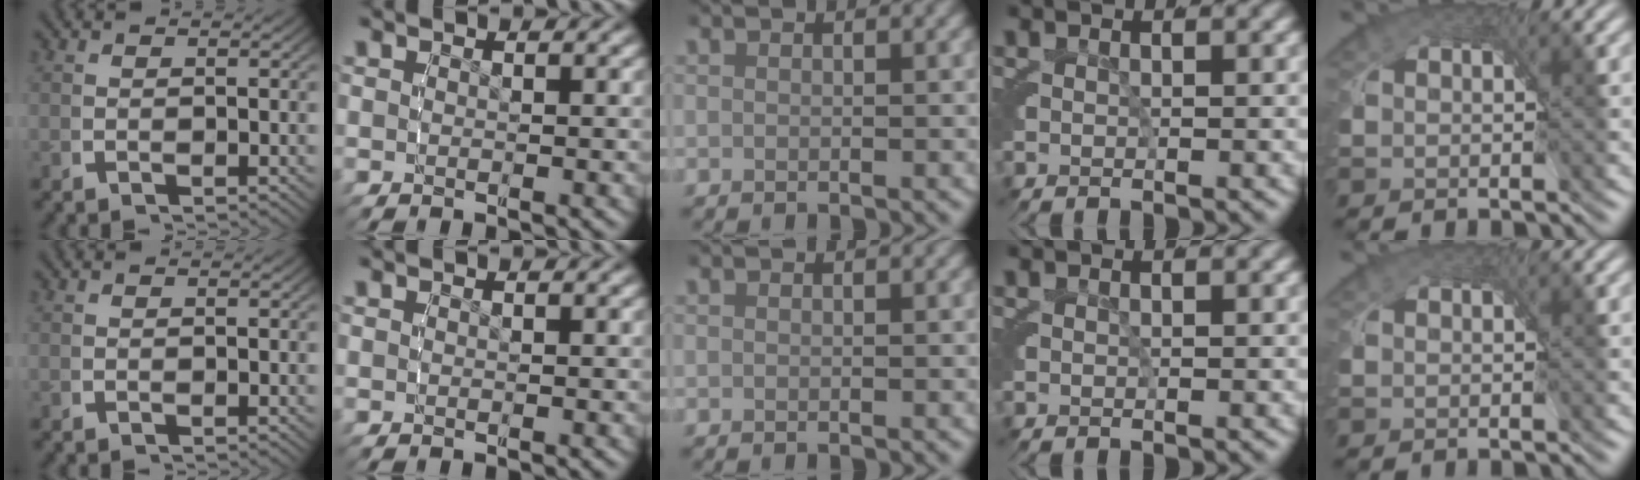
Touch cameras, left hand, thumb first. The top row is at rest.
{}